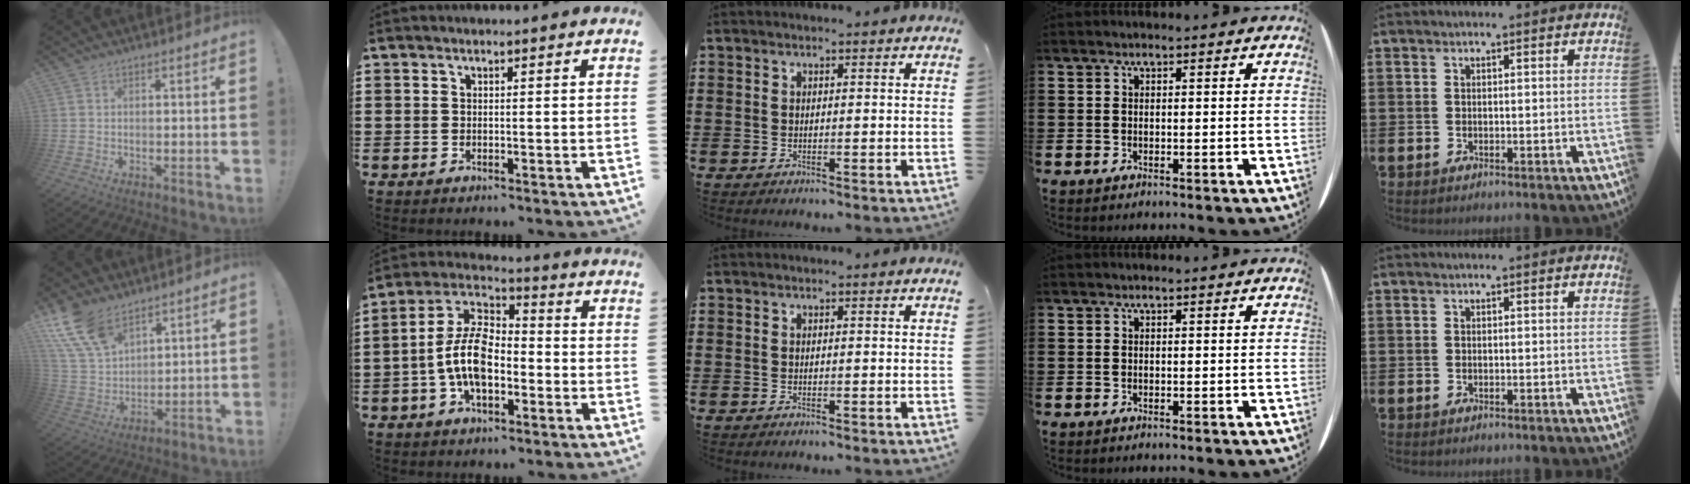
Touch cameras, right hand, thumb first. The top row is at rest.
{"thumb": {"total": 14.9, "force": [10.0, 8.3, 7.3], "torque": [-0.171, -0.055, 0.193]}, "index": {"total": 10.1, "force": [-2.7, 5.4, 8.1], "torque": [-0.196, 0.002, -0.059]}}